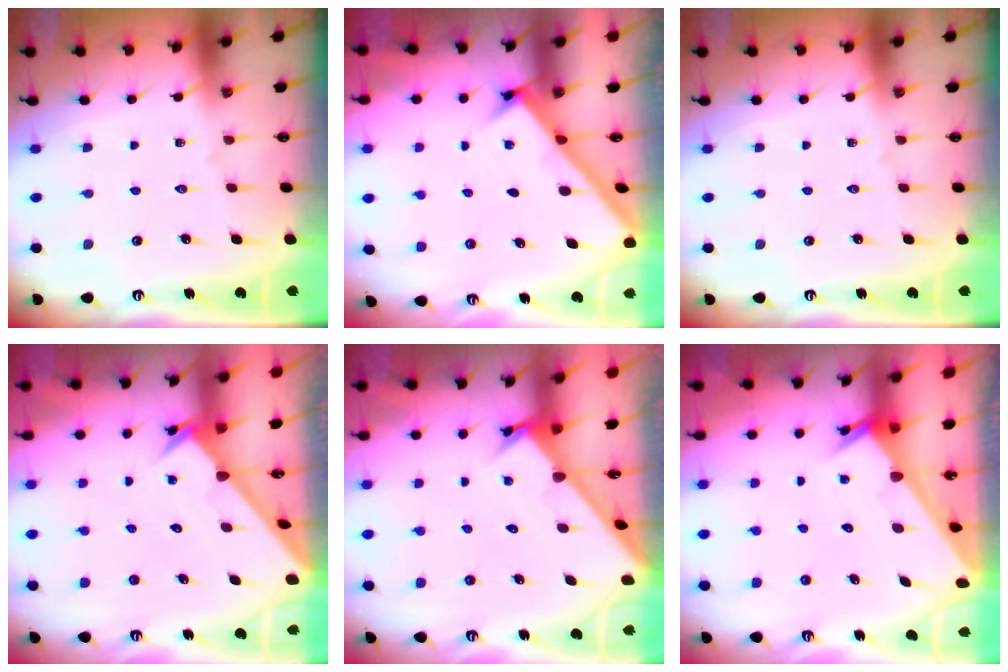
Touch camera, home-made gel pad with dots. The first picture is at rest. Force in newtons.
{"total": 2.6, "press": 2.6, "slide": 0.3}
{"total": 0.0}
{"total": 2.4, "press": 2.4, "slide": 0.2}
{"total": 2.4, "press": 2.4, "slide": 0.1}
{"total": 2.2, "press": 2.2, "slide": 0.1}